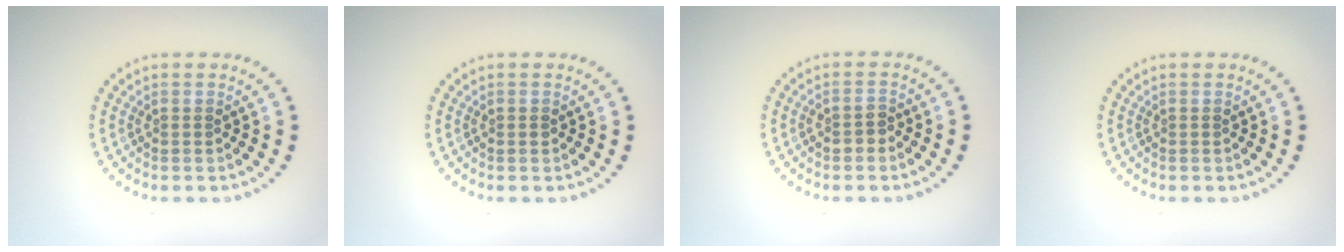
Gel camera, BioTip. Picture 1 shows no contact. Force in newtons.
{"total": 0.6, "press": 0.6, "slide": 0.0}
{"total": 1.4, "press": 1.3, "slide": 0.5}
{"total": 0.0}